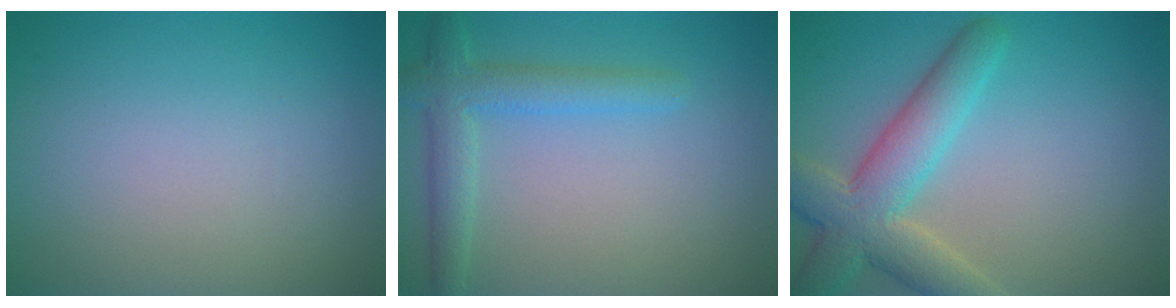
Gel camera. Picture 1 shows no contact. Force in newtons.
{"total": 3.4, "press": 3.4, "slide": 0.2}
{"total": 6.5, "press": 6.5, "slide": 0.4}